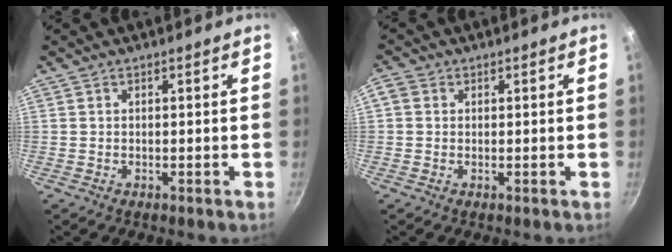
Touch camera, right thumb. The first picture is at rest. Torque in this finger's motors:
{"motor_torque": [-1.02, 1.09, -0.01, 0.05, 0.08]}